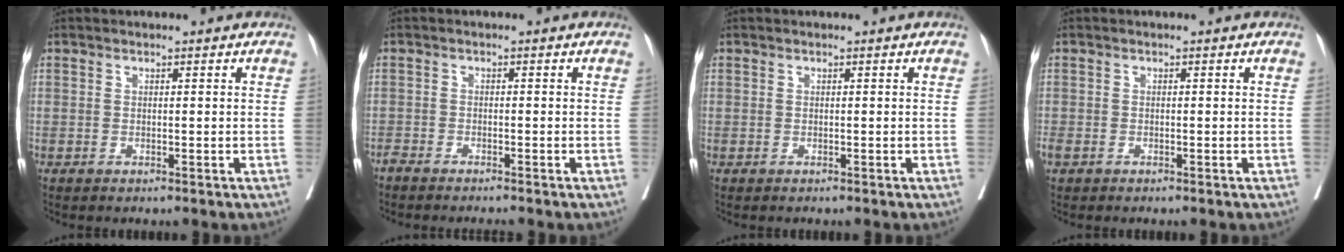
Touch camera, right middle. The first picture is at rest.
{"total": 3.6, "force": [-3.3, -0.1, 1.3], "torque": [-0.015, -0.007, -0.054]}
{"total": 0.0}
{"total": 1.8, "force": [-1.2, 1.0, 0.9], "torque": [-0.029, -0.005, -0.021]}